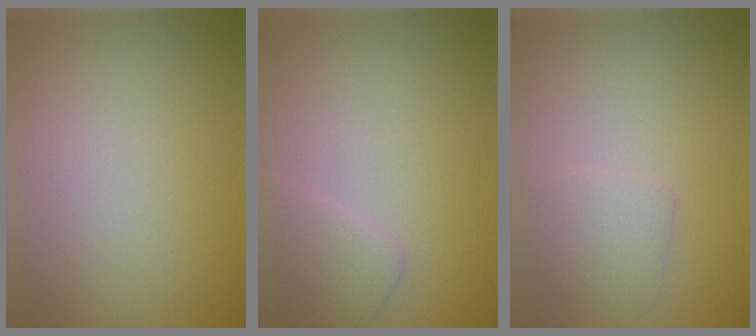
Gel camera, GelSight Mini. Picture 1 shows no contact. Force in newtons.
{"total": 2.0, "press": 2.0, "slide": 0.1}
{"total": 1.9, "press": 1.9, "slide": 0.0}